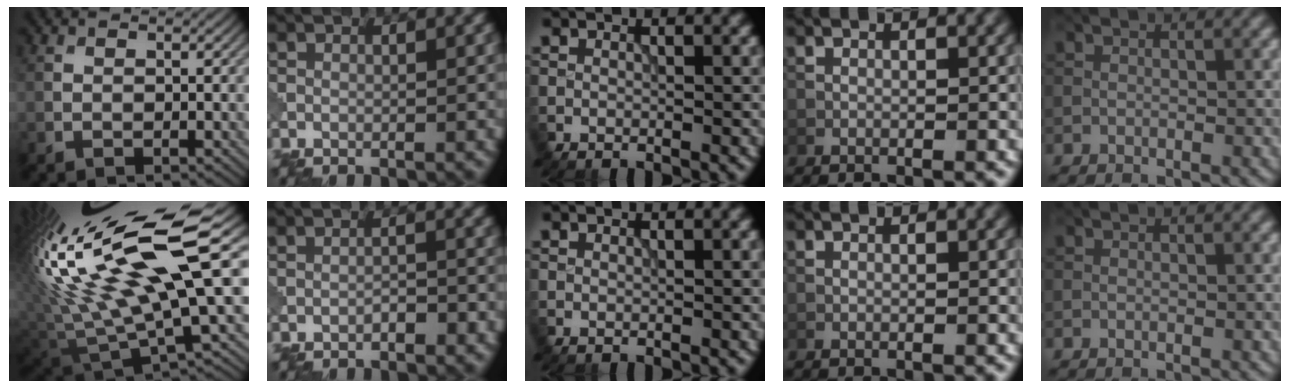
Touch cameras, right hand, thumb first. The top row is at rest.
{"thumb": {"total": 20.6, "force": [6.5, 6.6, 18.4], "torque": [-0.378, 0.010, 0.122]}, "index": {"total": 1.0, "force": [-0.7, 0.4, 0.6], "torque": [-0.010, 0.005, -0.012]}}